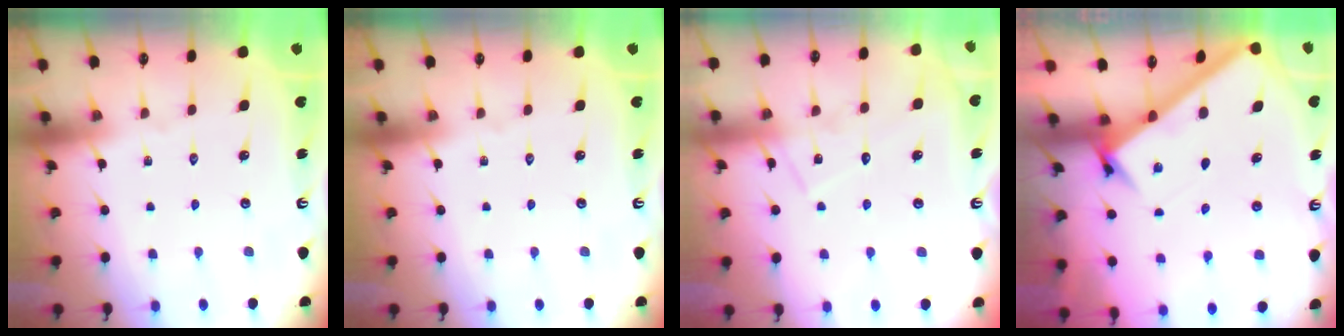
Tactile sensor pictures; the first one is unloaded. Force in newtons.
{"total": 0.0}
{"total": 9.8, "press": 9.8, "slide": 0.9}
{"total": 2.8, "press": 2.7, "slide": 0.3}